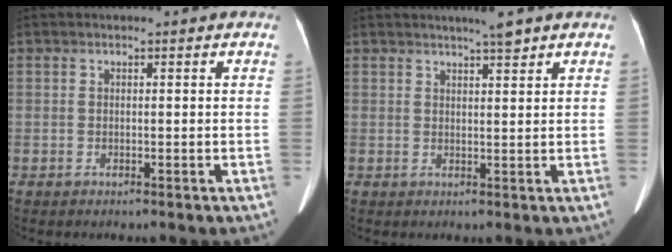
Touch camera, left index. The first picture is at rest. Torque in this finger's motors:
{"motor_torque": [-0.46, -0.21, -0.70, -0.08]}